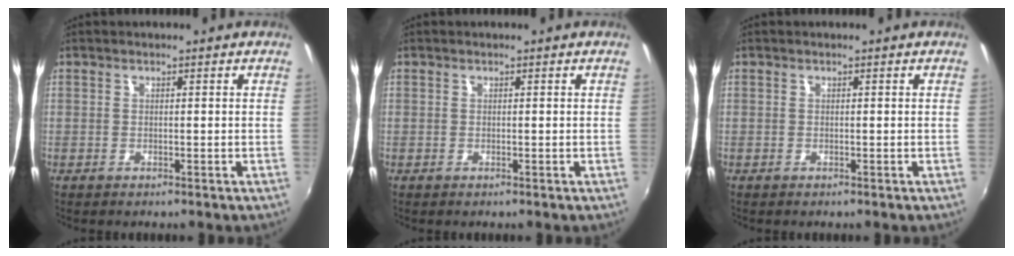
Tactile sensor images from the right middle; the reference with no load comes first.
{"total": 0.0}
{"total": 0.0}